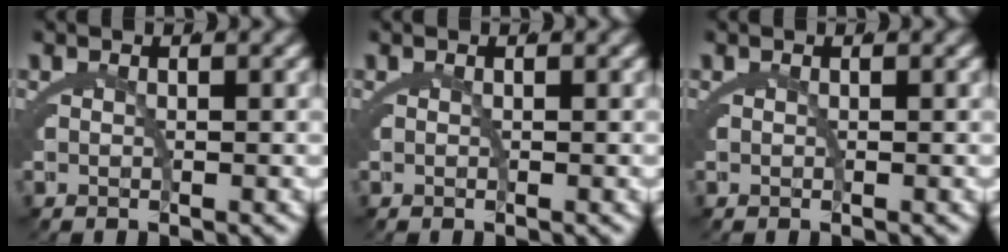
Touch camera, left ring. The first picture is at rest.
{"total": 0.0}
{"total": 0.0}